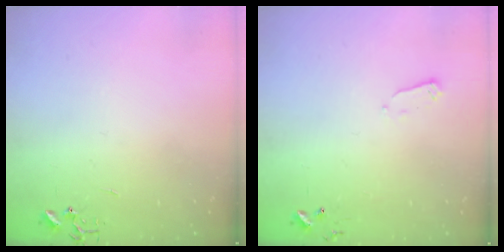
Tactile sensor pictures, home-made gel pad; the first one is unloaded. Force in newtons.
{"total": 2.4, "press": 2.4, "slide": 0.4}